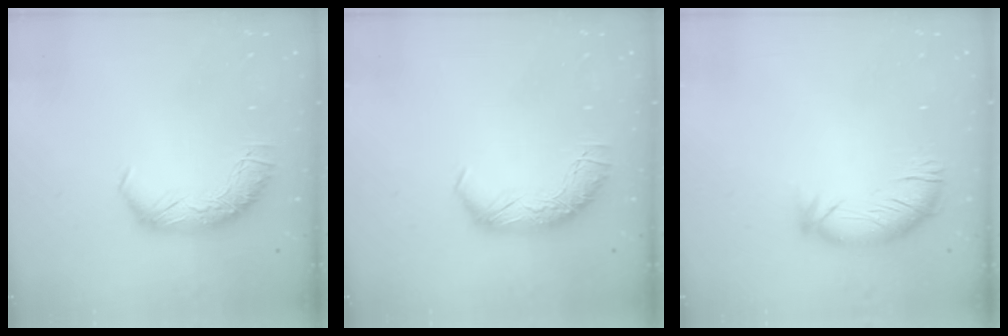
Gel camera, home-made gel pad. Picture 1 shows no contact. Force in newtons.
{"total": 0.0}
{"total": 2.8, "press": 2.0, "slide": 2.1}